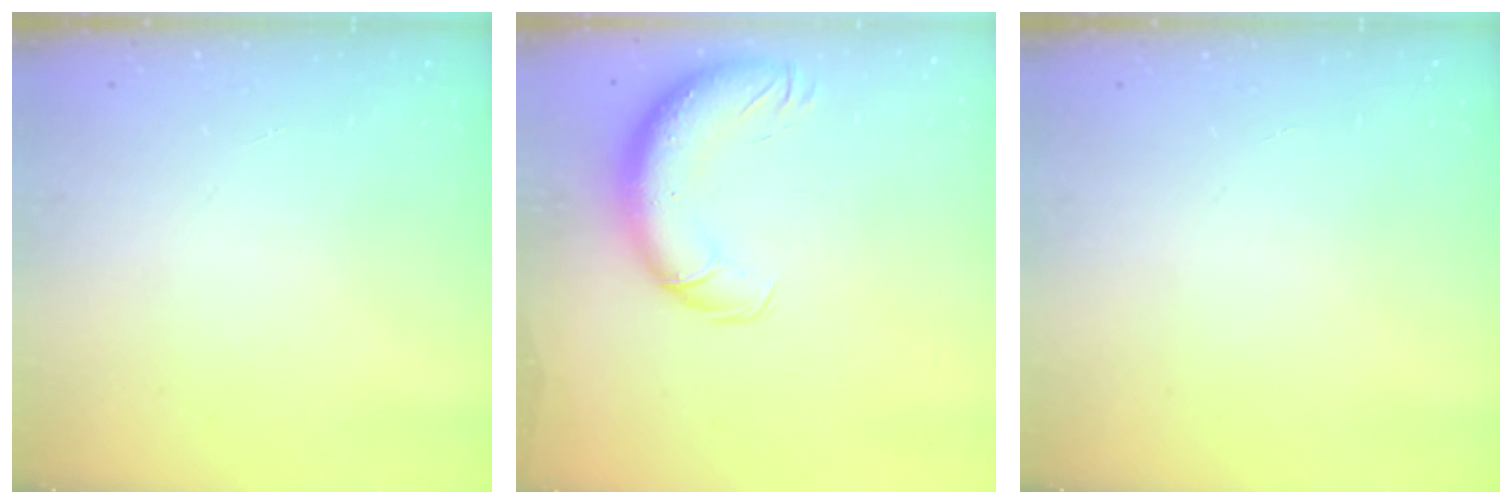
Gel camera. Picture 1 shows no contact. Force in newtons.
{"total": 13.7, "press": 13.2, "slide": 3.5}
{"total": 0.0}